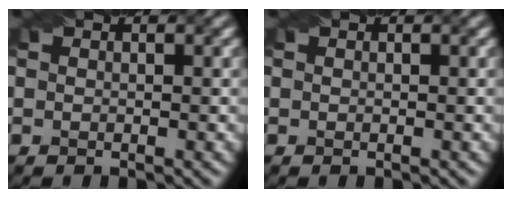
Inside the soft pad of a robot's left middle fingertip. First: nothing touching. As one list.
[{"total": 0.0}]